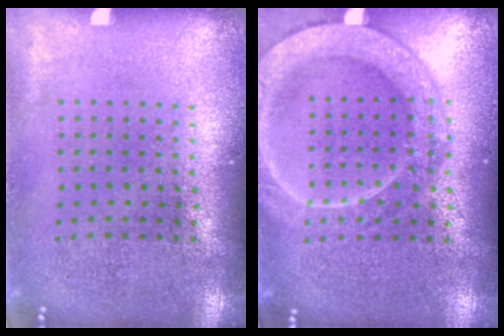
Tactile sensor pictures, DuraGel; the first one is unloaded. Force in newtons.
{"total": 2.0, "press": 2.0, "slide": 0.3}